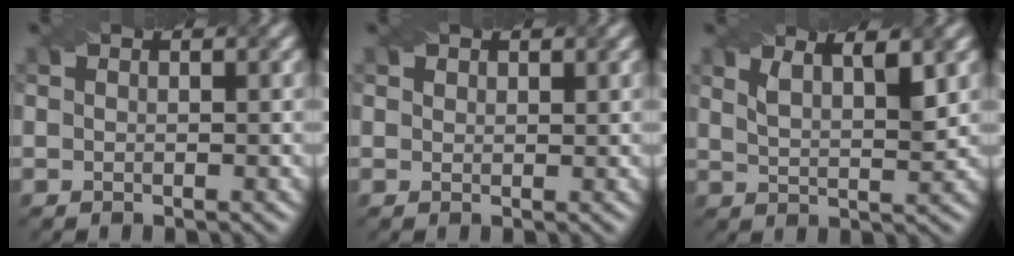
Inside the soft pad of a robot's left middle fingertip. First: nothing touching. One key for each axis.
{"total": 1.1, "fx": 0.8, "fy": 0.6, "fz": 0.3, "tx": -0.006, "ty": -0.006, "tz": 0.012}
{"total": 4.1, "fx": 2.3, "fy": 1.4, "fz": 3.0, "tx": -0.036, "ty": 0.009, "tz": 0.030}